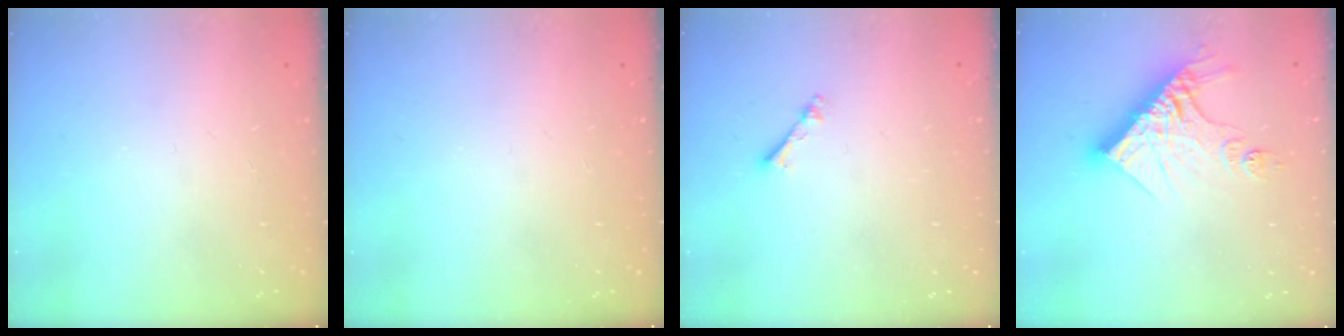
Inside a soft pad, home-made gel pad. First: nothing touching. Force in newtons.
{"total": 0.0}
{"total": 1.7, "press": 1.7, "slide": 0.3}
{"total": 15.9, "press": 15.8, "slide": 1.7}